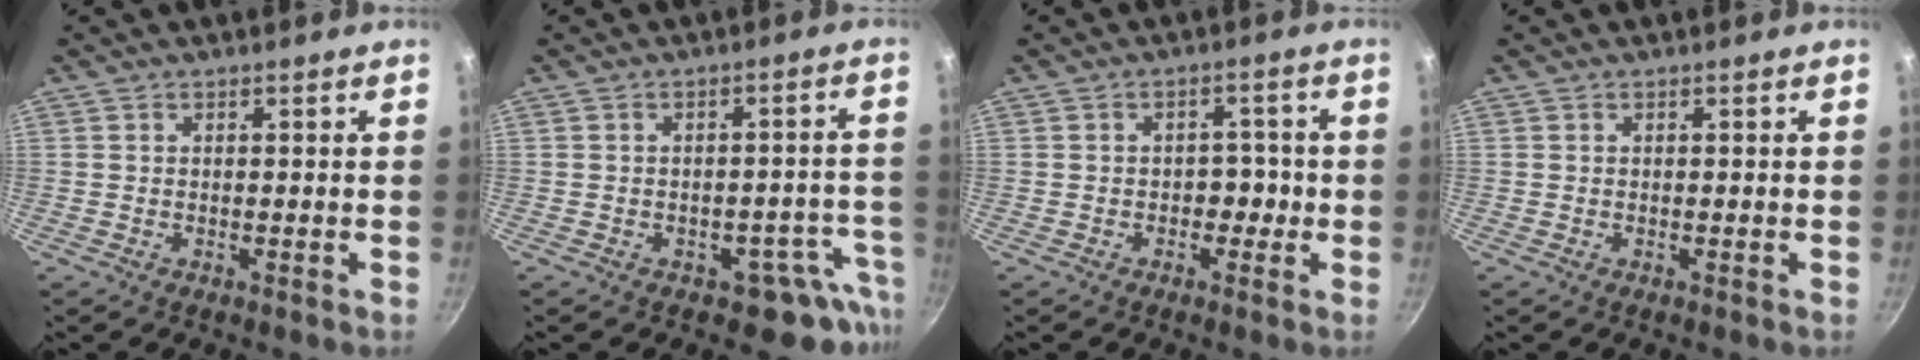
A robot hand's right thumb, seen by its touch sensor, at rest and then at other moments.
{"total": 7.9, "force": [-4.7, 5.1, 3.7], "torque": [0.032, 0.056, -0.044]}
{"total": 3.4, "force": [-0.9, 2.7, 1.9], "torque": [0.012, 0.017, -0.015]}
{"total": 0.0}